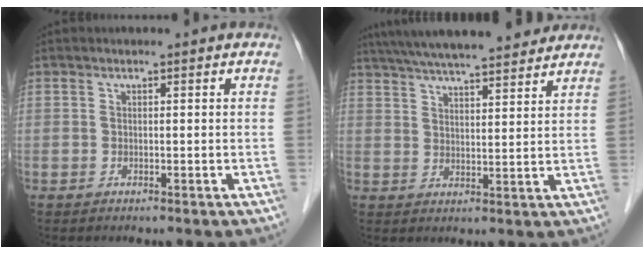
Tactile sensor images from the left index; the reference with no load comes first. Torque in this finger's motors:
{"motor_torque": [0.11, -0.22, 0.62, 0.06]}